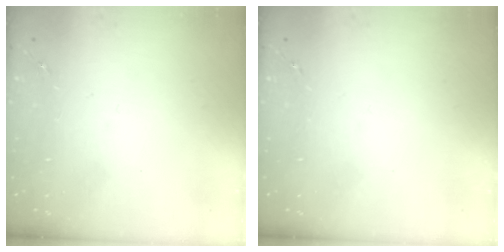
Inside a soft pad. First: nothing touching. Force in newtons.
{"total": 0.0}